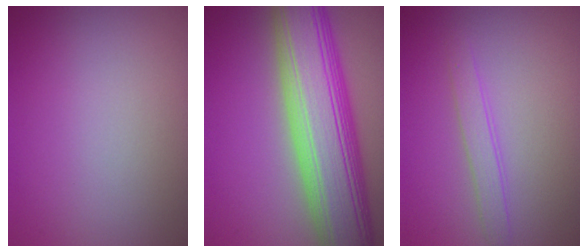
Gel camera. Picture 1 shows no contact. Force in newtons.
{"total": 12.5, "press": 12.5, "slide": 0.2}
{"total": 1.7, "press": 1.7, "slide": 0.0}